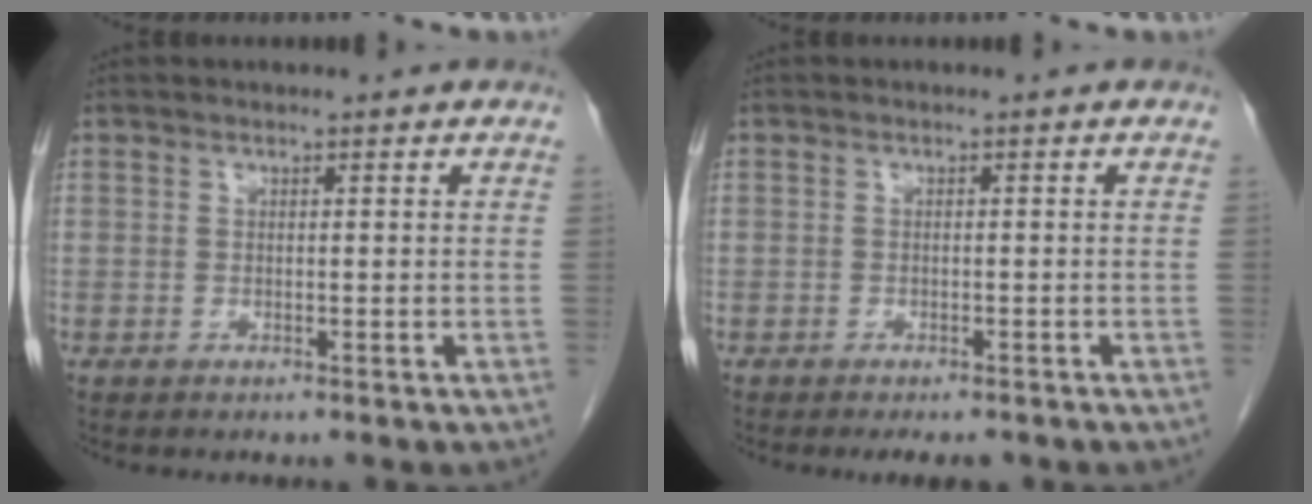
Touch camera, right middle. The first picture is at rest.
{"total": 3.1, "force": [-2.6, 1.1, 1.4], "torque": [-0.012, -0.004, -0.032]}